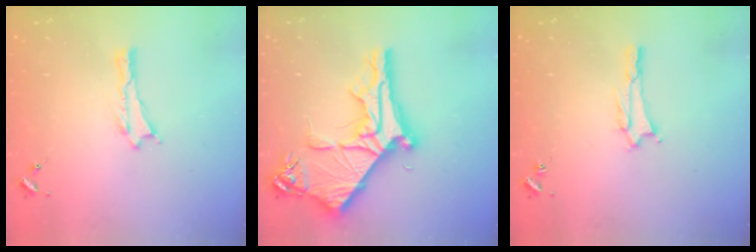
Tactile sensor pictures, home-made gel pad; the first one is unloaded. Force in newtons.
{"total": 11.1, "press": 11.0, "slide": 1.3}
{"total": 1.5, "press": 1.5, "slide": 0.3}